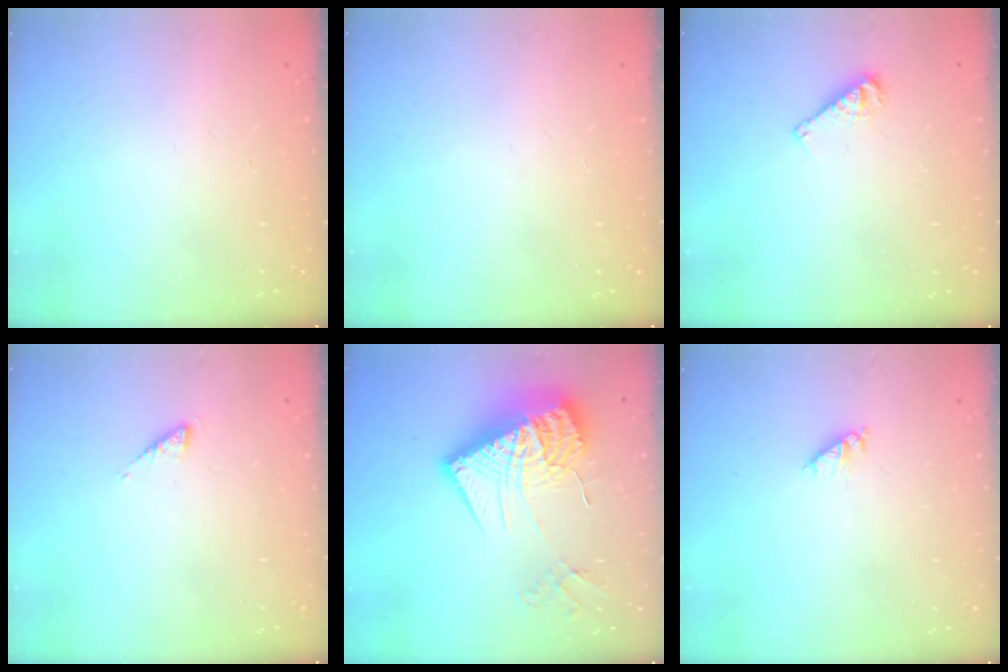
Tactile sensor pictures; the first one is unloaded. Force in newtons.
{"total": 0.0}
{"total": 5.4, "press": 5.4, "slide": 0.5}
{"total": 2.2, "press": 2.1, "slide": 0.4}
{"total": 23.4, "press": 23.3, "slide": 1.8}
{"total": 2.8, "press": 2.8, "slide": 0.5}